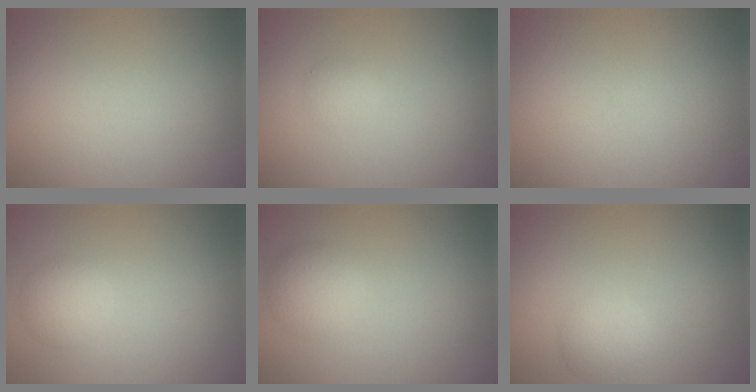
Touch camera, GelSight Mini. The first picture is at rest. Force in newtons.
{"total": 1.0, "press": 1.0, "slide": 0.1}
{"total": 0.0}
{"total": 2.2, "press": 2.2, "slide": 0.2}
{"total": 2.6, "press": 2.6, "slide": 0.1}
{"total": 2.2, "press": 2.2, "slide": 0.1}